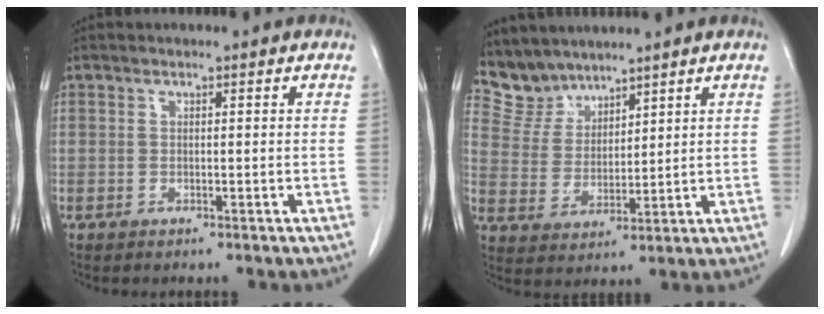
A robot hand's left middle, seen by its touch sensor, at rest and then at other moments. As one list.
[{"total": 5.8, "force": [5.5, 1.8, -0.1], "torque": [-0.006, 0.006, 0.126]}]